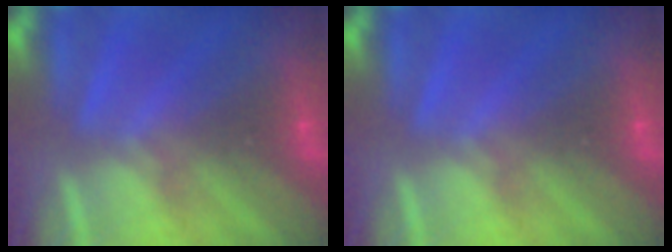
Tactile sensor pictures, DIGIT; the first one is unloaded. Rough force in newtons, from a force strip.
{"total": 0.0}